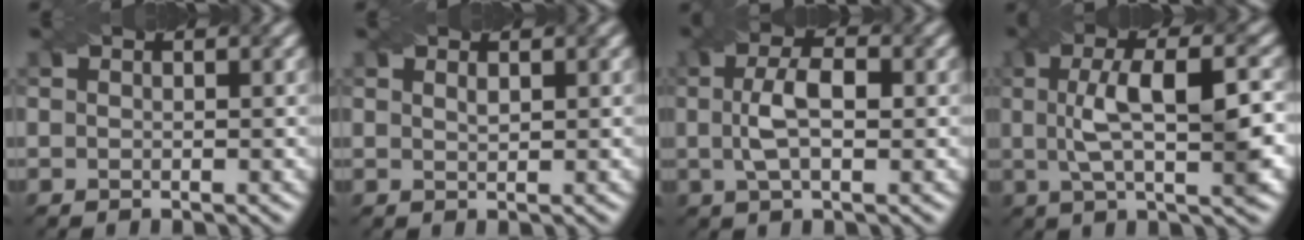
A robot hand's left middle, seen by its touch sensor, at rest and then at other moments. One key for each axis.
{"total": 0.7, "fx": 0.5, "fy": 0.1, "fz": 0.4, "tx": -0.009, "ty": 0.000, "tz": 0.010}
{"total": 4.1, "fx": 0.2, "fy": 1.6, "fz": 3.8, "tx": -0.080, "ty": 0.006, "tz": -0.001}
{"total": 7.3, "fx": 0.6, "fy": 2.1, "fz": 7.0, "tx": -0.114, "ty": 0.012, "tz": 0.007}